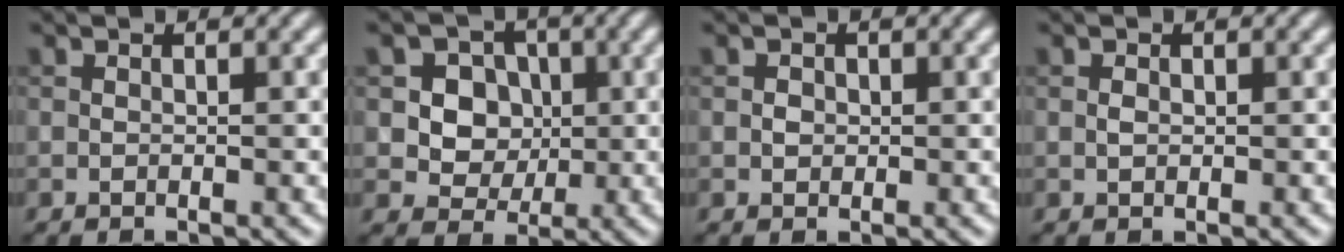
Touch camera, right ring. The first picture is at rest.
{"total": 5.8, "force": [1.3, 5.1, 2.4], "torque": [-0.036, 0.004, 0.023]}
{"total": 0.8, "force": [0.1, 0.7, 0.3], "torque": [-0.003, -0.002, 0.000]}
{"total": 0.6, "force": [0.1, 0.4, 0.4], "torque": [-0.008, 0.000, 0.001]}